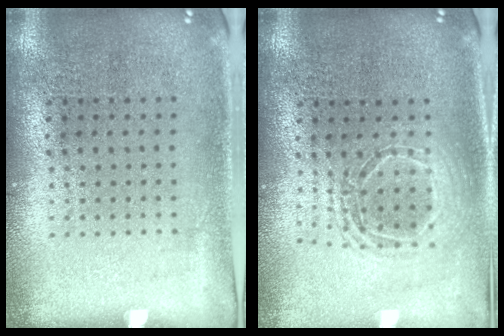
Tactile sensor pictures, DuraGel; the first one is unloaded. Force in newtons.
{"total": 1.7, "press": 1.4, "slide": 0.9}